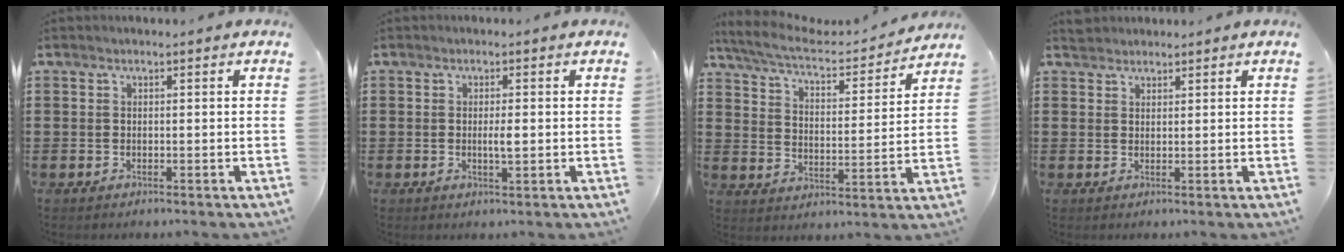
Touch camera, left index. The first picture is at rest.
{"total": 2.1, "force": [0.0, 0.4, 2.1], "torque": [-0.039, -0.003, 0.000]}
{"total": 6.2, "force": [5.7, 0.7, 2.5], "torque": [-0.076, -0.033, 0.094]}
{"total": 1.8, "force": [1.7, 0.7, 0.0], "torque": [-0.004, 0.003, 0.035]}